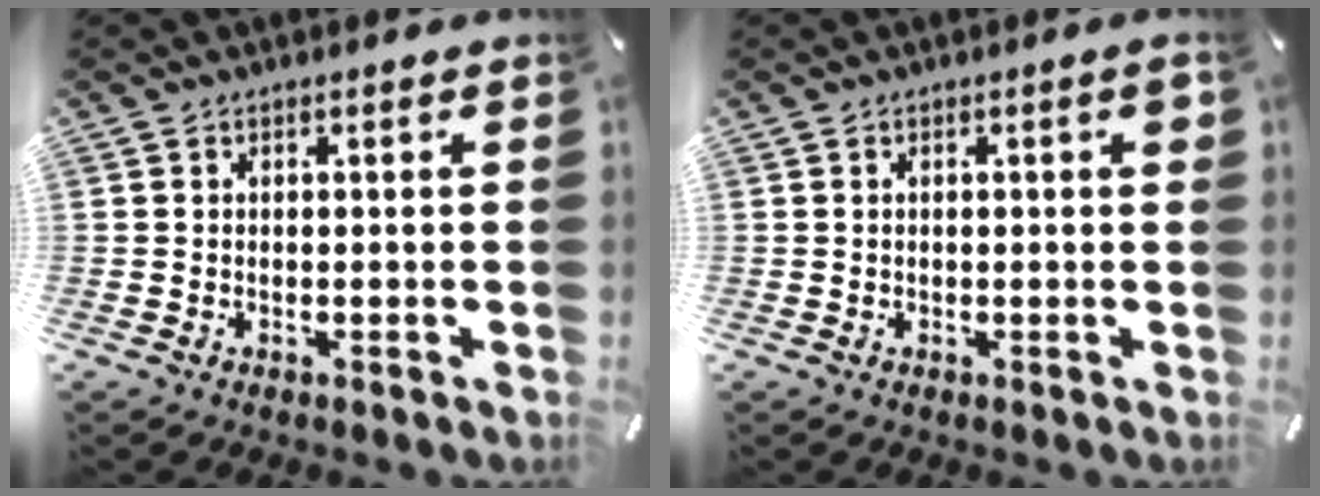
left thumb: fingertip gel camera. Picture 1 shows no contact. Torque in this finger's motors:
{"motor_torque": [0.08, -0.26, 0.20, 0.18, 0.00]}